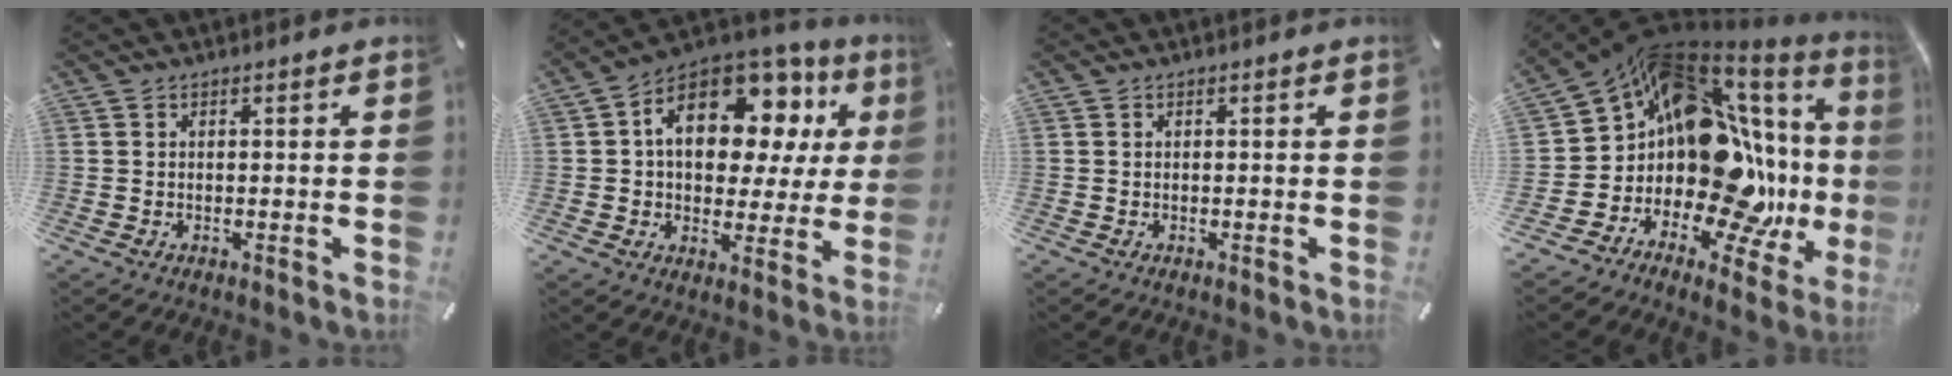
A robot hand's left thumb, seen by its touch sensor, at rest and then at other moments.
{"total": 17.5, "force": [6.1, 11.1, 12.1], "torque": [-0.194, -0.031, 0.102]}
{"total": 0.0}
{"total": 20.3, "force": [3.0, 13.1, 15.2], "torque": [-0.216, -0.094, 0.088]}